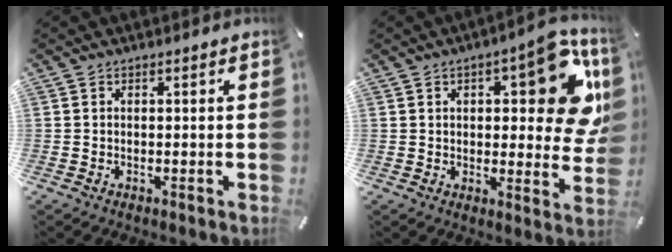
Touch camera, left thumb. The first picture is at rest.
{"total": 15.5, "force": [5.2, 6.7, 13.0], "torque": [-0.144, -0.026, 0.078]}